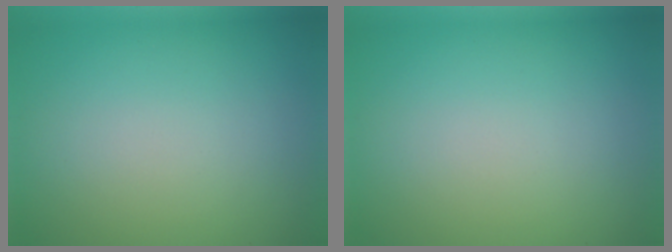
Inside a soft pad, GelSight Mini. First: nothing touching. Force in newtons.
{"total": 0.0}